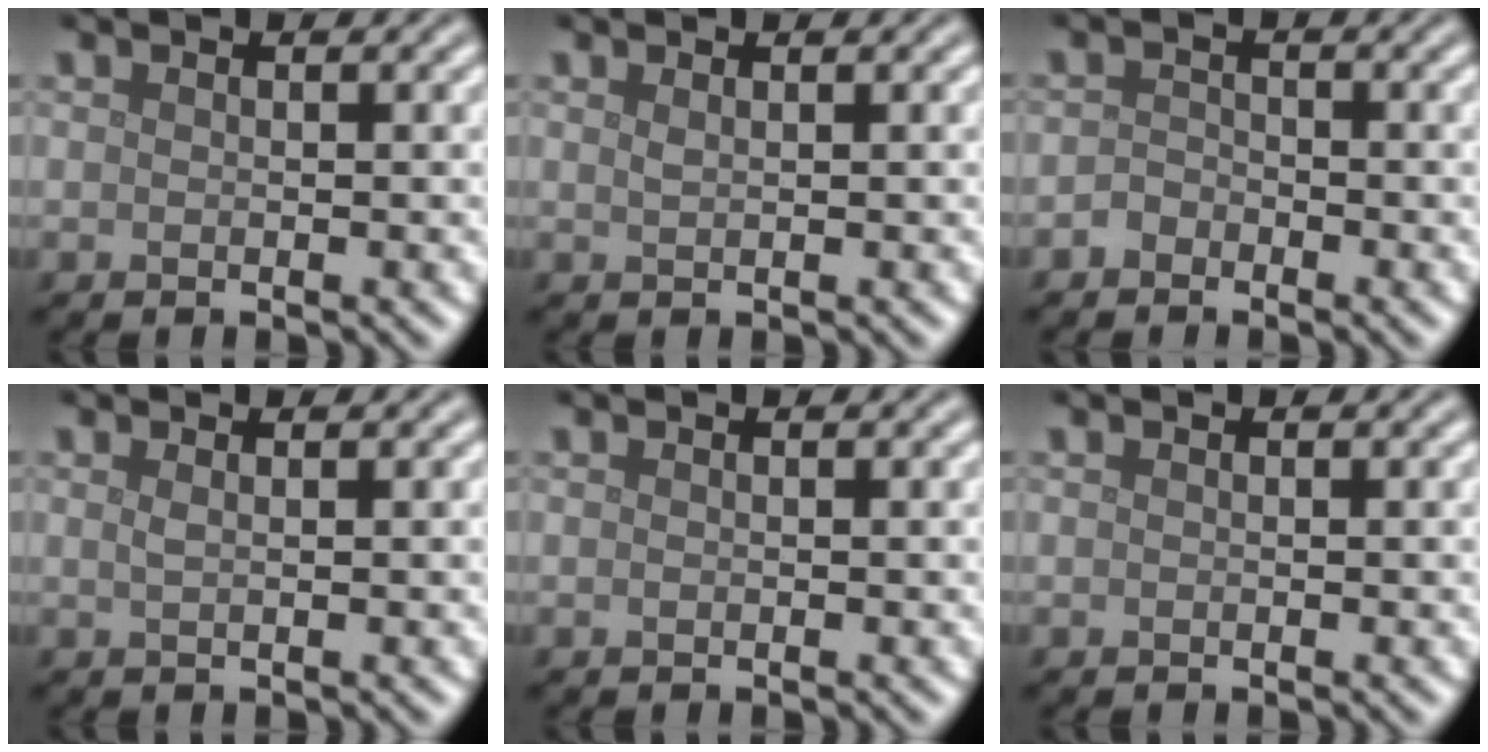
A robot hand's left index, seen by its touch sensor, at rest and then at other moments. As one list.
[{"total": 0.7, "force": [0.4, 0.2, 0.5], "torque": [-0.007, 0.001, 0.008]}, {"total": 1.2, "force": [-0.9, 0.7, 0.2], "torque": [-0.002, 0.004, -0.020]}, {"total": 0.9, "force": [0.4, 0.4, 0.7], "torque": [-0.009, 0.002, 0.004]}, {"total": 0.0}, {"total": 0.0}]